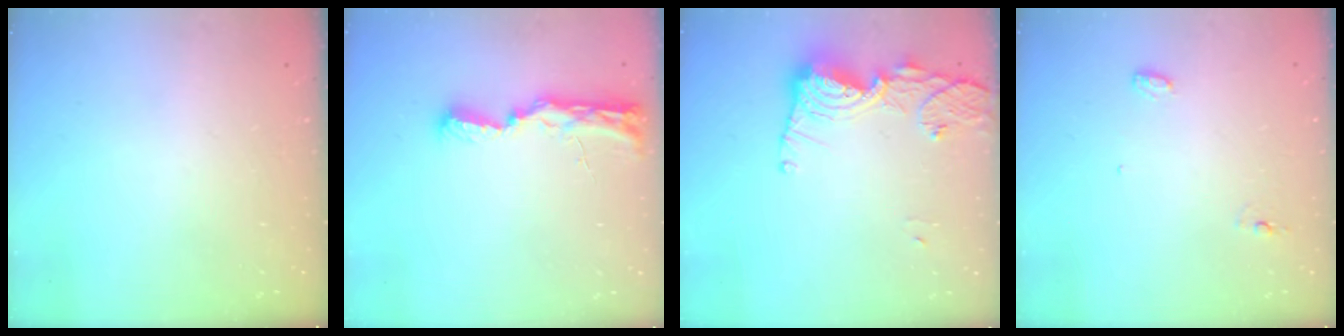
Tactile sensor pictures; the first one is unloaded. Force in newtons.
{"total": 9.4, "press": 9.2, "slide": 2.0}
{"total": 13.2, "press": 13.2, "slide": 1.3}
{"total": 5.6, "press": 5.5, "slide": 1.4}